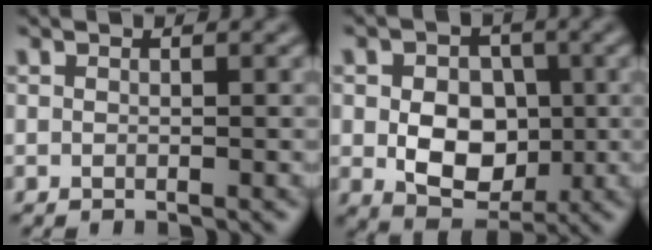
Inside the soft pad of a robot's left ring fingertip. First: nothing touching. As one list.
[{"total": 7.0, "force": [-0.4, 5.1, 4.8], "torque": [-0.078, -0.007, -0.010]}]